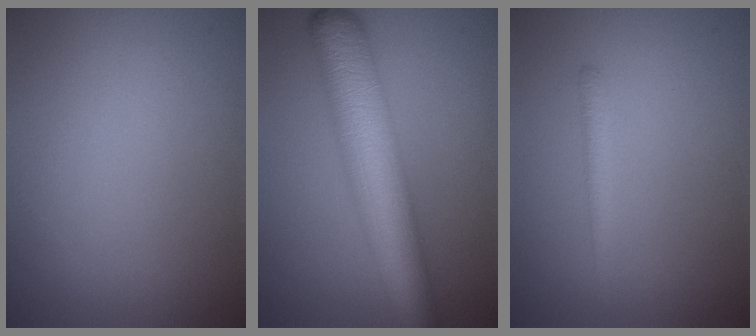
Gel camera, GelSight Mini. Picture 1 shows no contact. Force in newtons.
{"total": 10.2, "press": 10.2, "slide": 0.2}
{"total": 1.3, "press": 1.3, "slide": 0.0}